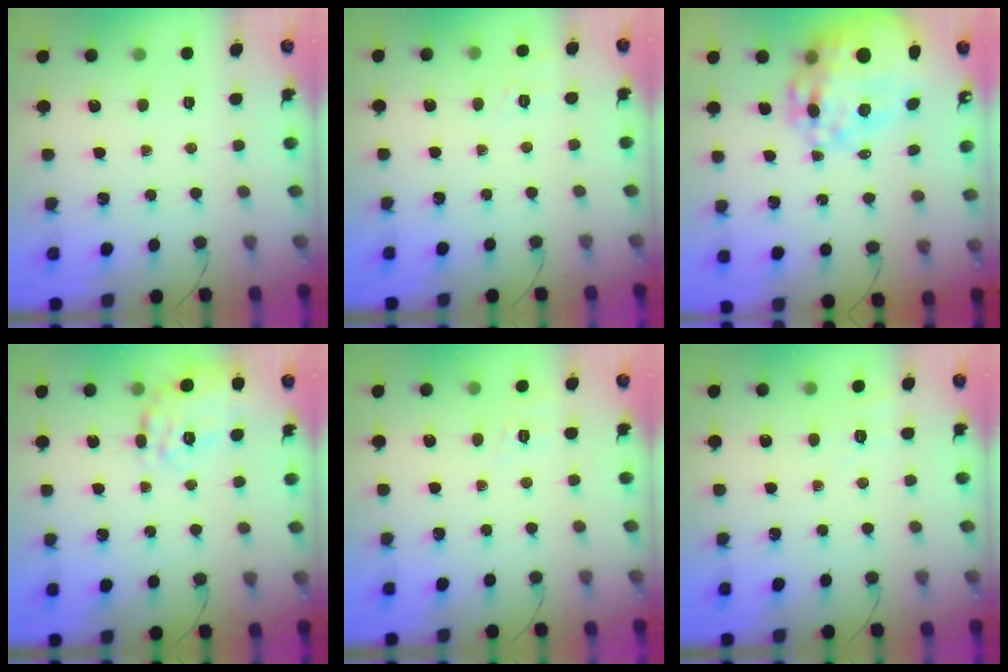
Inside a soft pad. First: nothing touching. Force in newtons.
{"total": 1.9, "press": 0.8, "slide": 1.7}
{"total": 18.2, "press": 17.0, "slide": 6.3}
{"total": 19.9, "press": 19.9, "slide": 1.6}
{"total": 2.0, "press": 0.7, "slide": 1.9}
{"total": 1.7, "press": 0.1, "slide": 1.7}